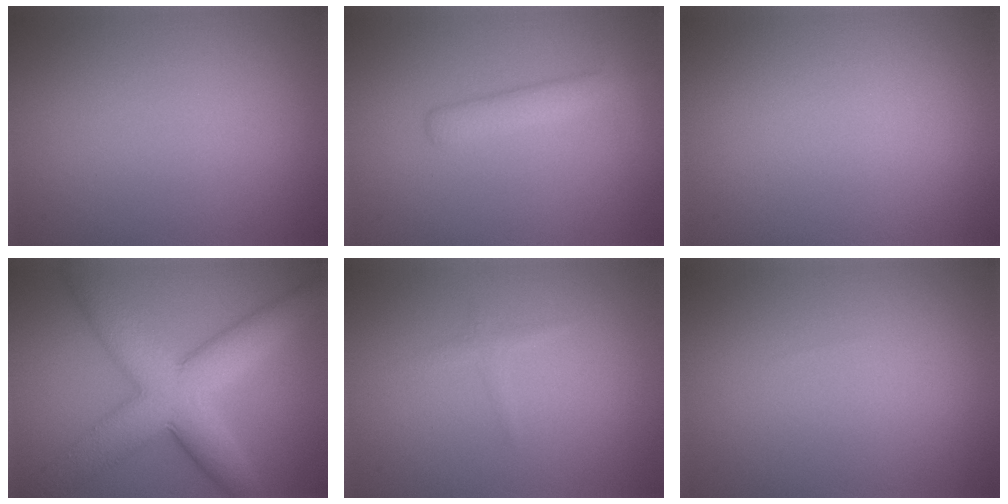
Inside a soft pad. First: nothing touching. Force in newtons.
{"total": 2.3, "press": 2.3, "slide": 0.1}
{"total": 0.0}
{"total": 9.4, "press": 9.4, "slide": 0.1}
{"total": 0.8, "press": 0.8, "slide": 0.0}
{"total": 0.0}